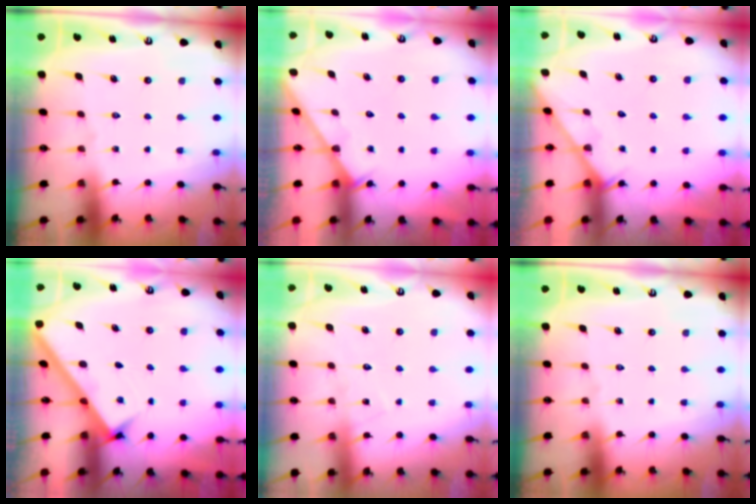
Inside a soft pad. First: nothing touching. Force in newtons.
{"total": 2.4, "press": 2.4, "slide": 0.2}
{"total": 3.5, "press": 3.5, "slide": 0.3}
{"total": 2.7, "press": 2.7, "slide": 0.4}
{"total": 7.5, "press": 7.5, "slide": 0.5}
{"total": 0.0}